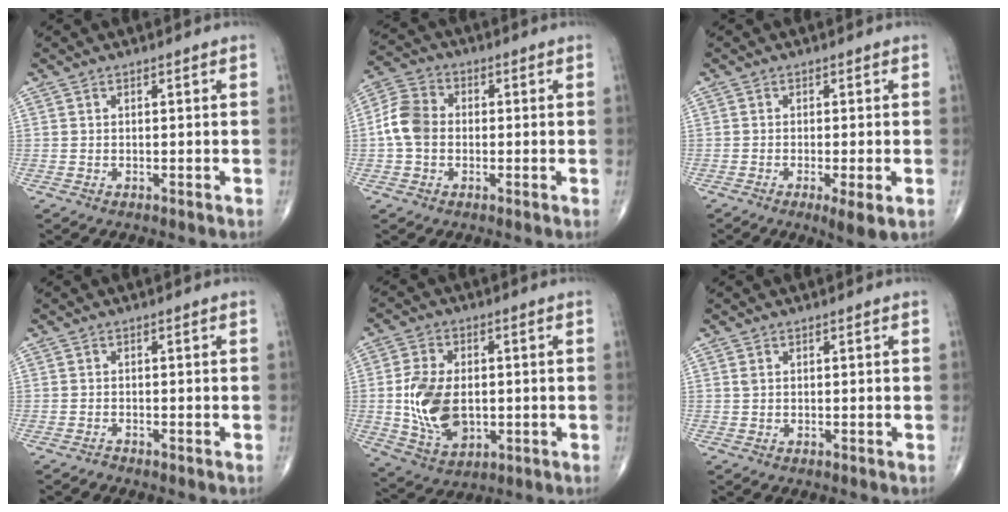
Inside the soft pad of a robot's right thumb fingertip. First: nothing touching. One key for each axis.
{"total": 7.4, "fx": -0.5, "fy": 5.7, "fz": 4.6, "tx": -0.084, "ty": 0.021, "tz": -0.022}
{"total": 4.6, "fx": -1.6, "fy": 0.8, "fz": 4.3, "tx": -0.073, "ty": -0.014, "tz": -0.028}
{"total": 0.5, "fx": -0.5, "fy": 0.1, "fz": -0.1, "tx": 0.002, "ty": -0.001, "tz": -0.013}
{"total": 12.8, "fx": -0.6, "fy": 8.1, "fz": 9.8, "tx": -0.175, "ty": -0.005, "tz": 0.001}
{"total": 0.6, "fx": 0.3, "fy": 0.3, "fz": 0.4, "tx": -0.008, "ty": 0.005, "tz": 0.007}